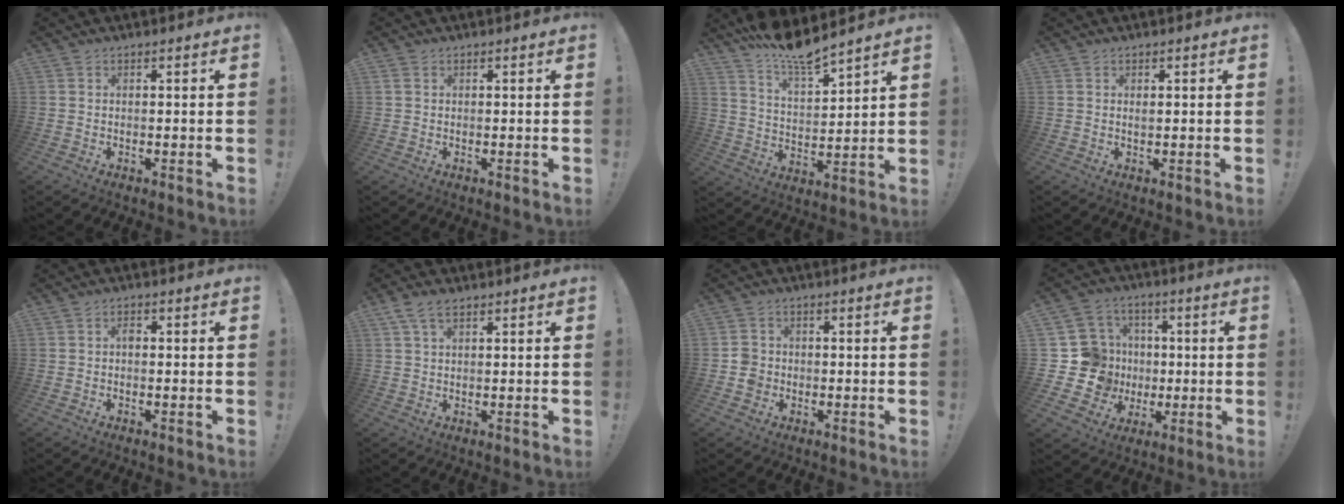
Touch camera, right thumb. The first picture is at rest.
{"total": 0.8, "force": [0.4, 0.7, 0.2], "torque": [-0.002, 0.001, 0.008]}
{"total": 10.3, "force": [9.7, 0.4, 3.4], "torque": [-0.070, -0.082, 0.169]}
{"total": 0.6, "force": [0.2, 0.5, 0.3], "torque": [-0.005, 0.002, 0.003]}
{"total": 1.3, "force": [-0.6, 0.7, 0.9], "torque": [-0.023, 0.007, -0.011]}
{"total": 4.8, "force": [2.7, 2.2, 3.3], "torque": [-0.064, -0.004, 0.051]}
{"total": 4.8, "force": [-1.4, 4.2, 1.7], "torque": [-0.025, 0.011, -0.025]}
{"total": 12.4, "force": [-1.0, 12.0, 2.9], "torque": [-0.038, 0.013, -0.002]}